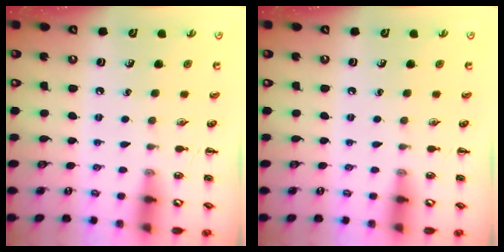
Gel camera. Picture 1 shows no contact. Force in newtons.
{"total": 0.0}